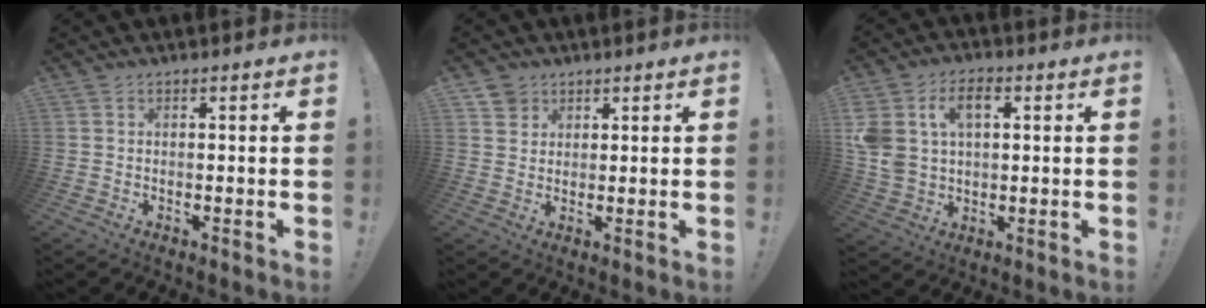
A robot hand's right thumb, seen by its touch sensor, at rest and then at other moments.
{"total": 4.1, "force": [2.6, 3.2, 0.4], "torque": [0.001, -0.014, 0.048]}
{"total": 11.3, "force": [3.7, 8.0, 7.1], "torque": [-0.141, -0.004, 0.069]}